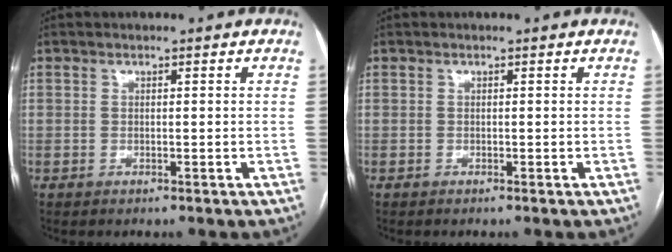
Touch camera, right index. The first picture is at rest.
{"total": 0.0}